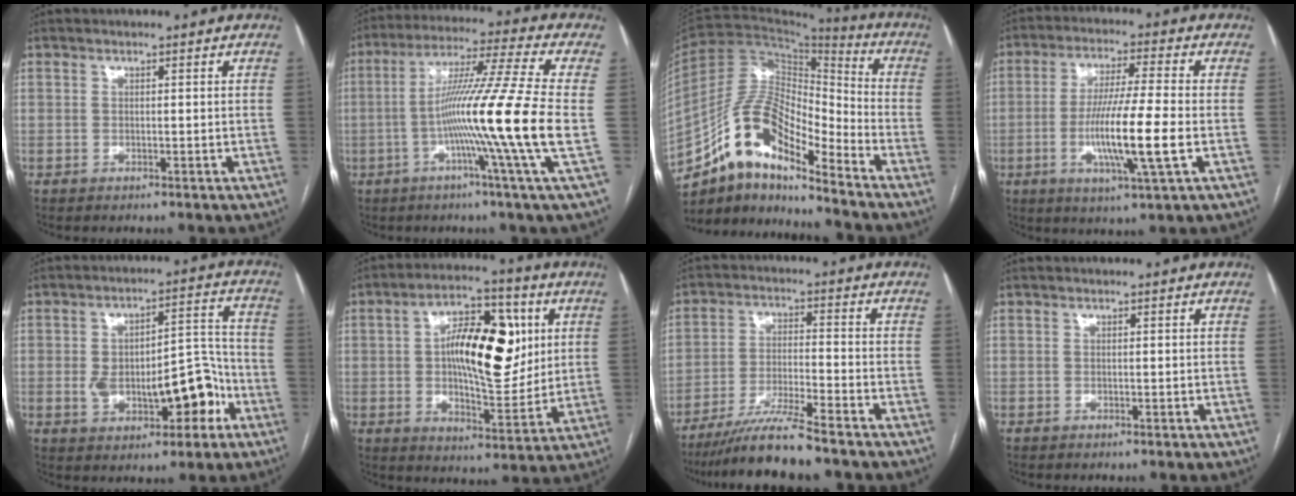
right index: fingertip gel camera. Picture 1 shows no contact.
{"total": 17.2, "force": [-3.1, -3.3, 16.6], "torque": [-0.290, -0.019, -0.070]}
{"total": 14.7, "force": [-10.5, 4.1, 9.4], "torque": [-0.175, 0.037, -0.187]}
{"total": 11.9, "force": [-2.7, -0.1, 11.6], "torque": [-0.221, -0.014, -0.054]}
{"total": 13.4, "force": [-3.6, 6.1, 11.4], "torque": [-0.171, 0.034, -0.038]}
{"total": 15.9, "force": [3.0, 6.4, 14.3], "torque": [-0.230, 0.022, 0.050]}
{"total": 8.7, "force": [-7.4, -0.8, 4.6], "torque": [-0.080, -0.027, -0.134]}
{"total": 0.0}